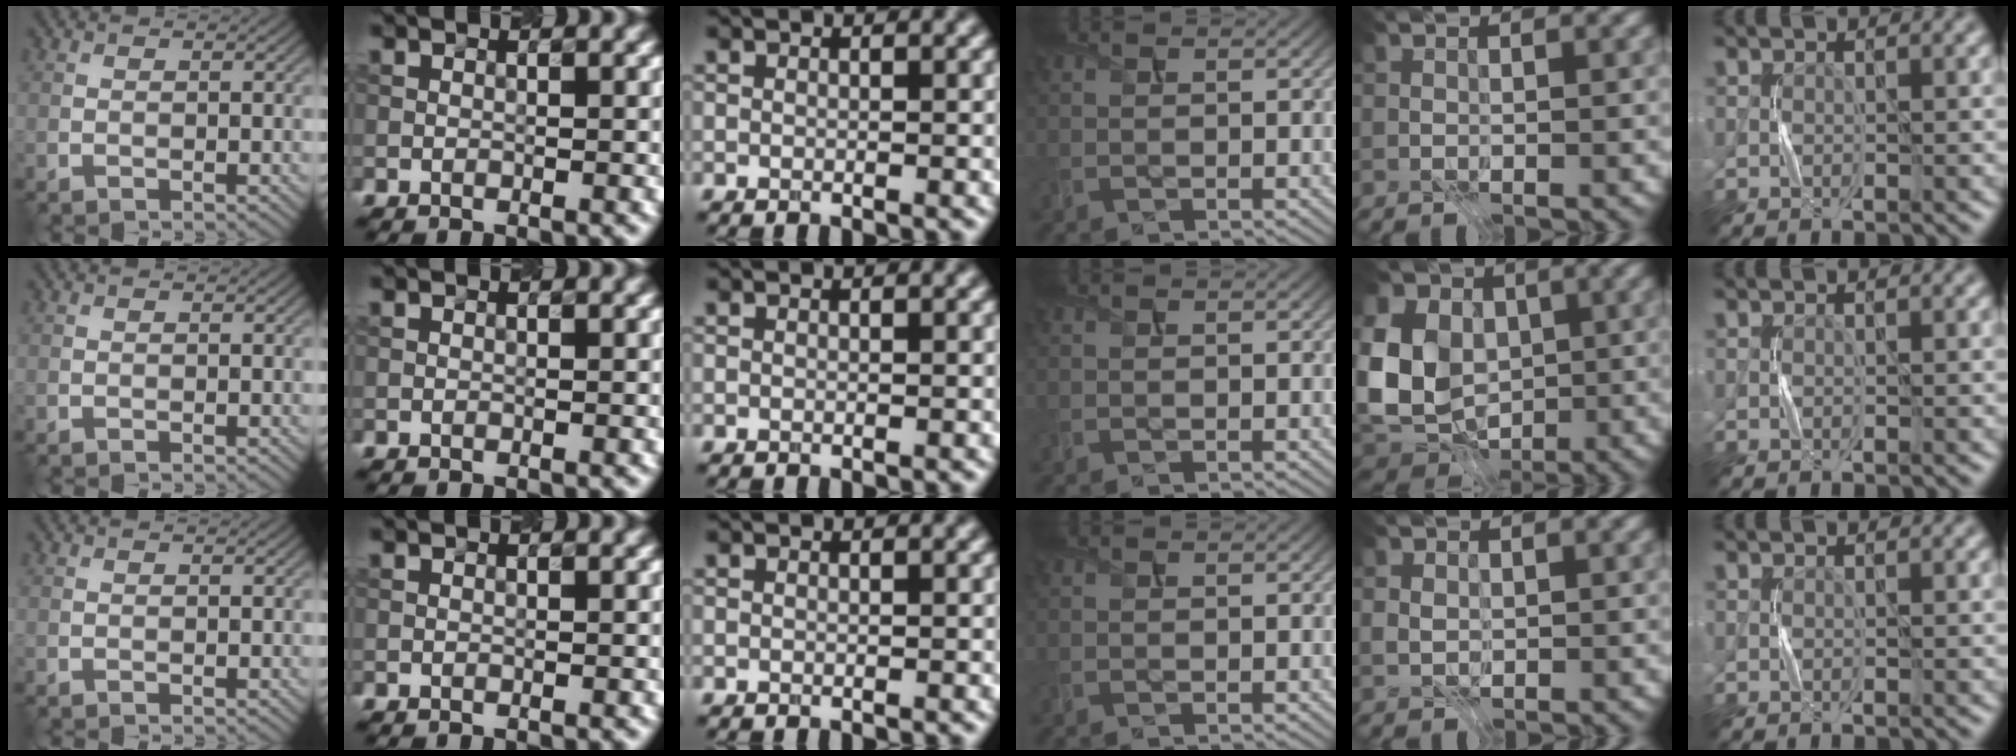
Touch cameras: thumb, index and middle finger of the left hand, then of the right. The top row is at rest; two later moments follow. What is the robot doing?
{"motion": "press", "object": "calculator"}